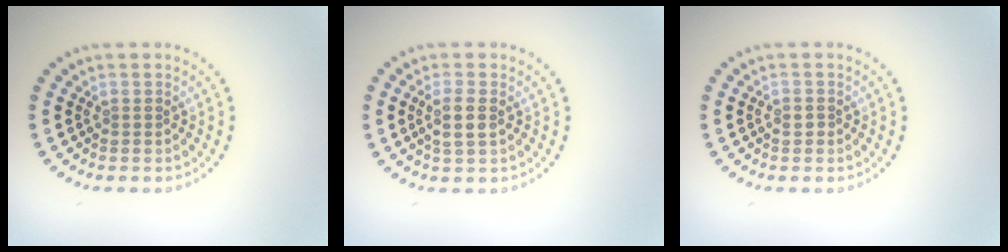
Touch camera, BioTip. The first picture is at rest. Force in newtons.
{"total": 2.1, "press": 2.0, "slide": 0.8}
{"total": 0.5, "press": 0.5, "slide": 0.2}